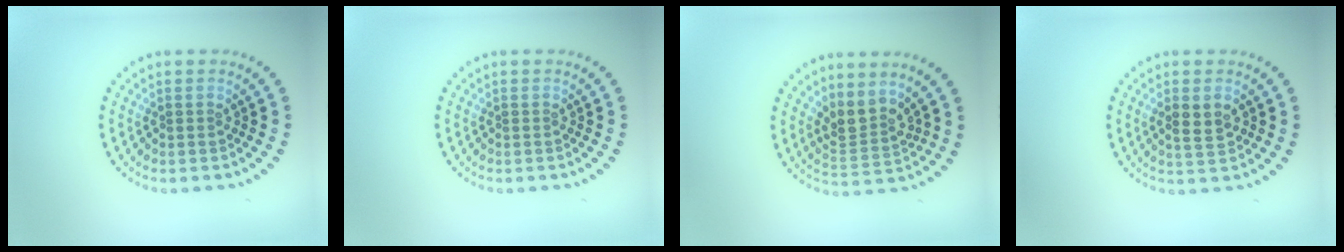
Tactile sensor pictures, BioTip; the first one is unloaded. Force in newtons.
{"total": 0.0}
{"total": 2.9, "press": 2.1, "slide": 2.0}
{"total": 2.3, "press": 2.2, "slide": 0.3}